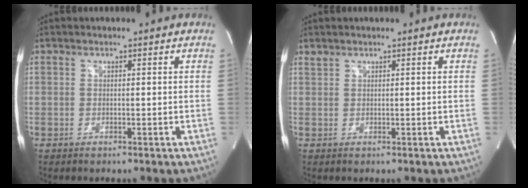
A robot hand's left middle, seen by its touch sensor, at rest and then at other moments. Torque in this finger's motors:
{"motor_torque": [0.04, -0.04, 0.04, 0.01]}